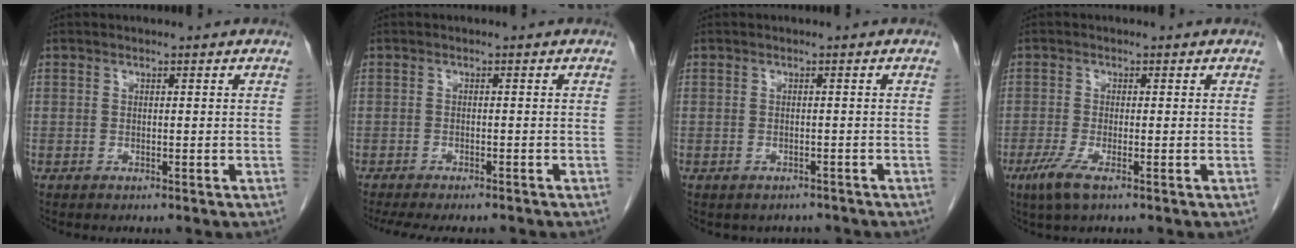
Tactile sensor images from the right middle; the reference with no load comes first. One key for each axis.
{"total": 9.8, "fx": -8.5, "fy": 2.4, "fz": 4.2, "tx": -0.064, "ty": -0.012, "tz": -0.116}
{"total": 3.2, "fx": -2.7, "fy": 1.6, "fz": 0.1, "tx": 0.001, "ty": 0.007, "tz": -0.034}
{"total": 3.5, "fx": -1.9, "fy": 0.4, "fz": 2.9, "tx": -0.066, "ty": -0.011, "tz": -0.040}